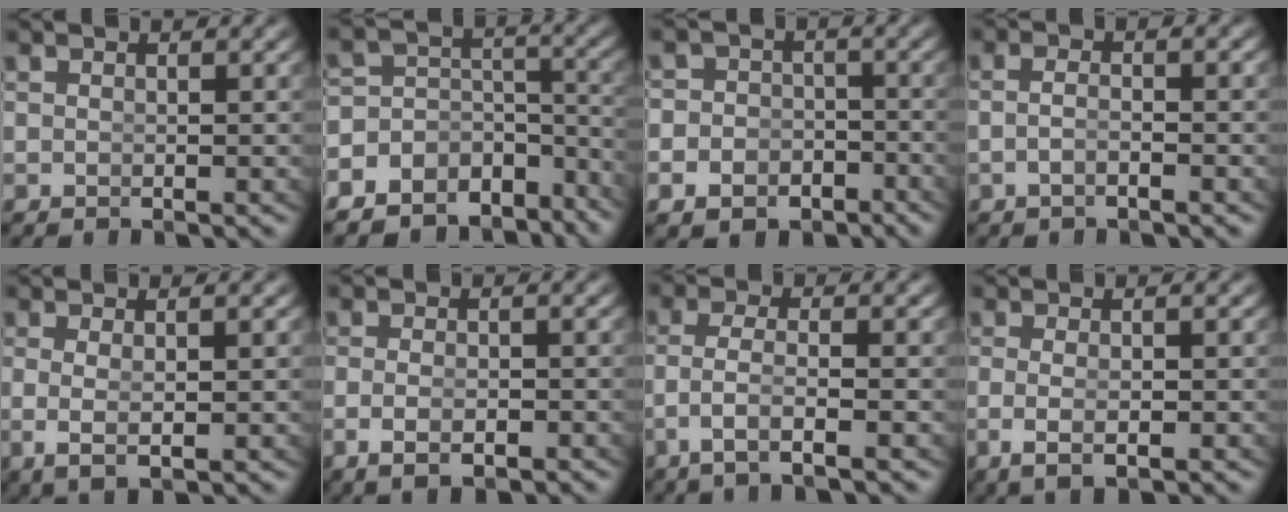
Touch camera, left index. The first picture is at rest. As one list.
[{"total": 12.5, "force": [-7.7, 8.7, 4.6], "torque": [-0.099, -0.040, -0.119]}, {"total": 7.1, "force": [-3.7, 5.9, 1.5], "torque": [-0.022, -0.024, -0.064]}, {"total": 1.7, "force": [-1.1, -0.3, 1.2], "torque": [-0.026, -0.008, -0.015]}, {"total": 3.0, "force": [-0.3, 0.7, 2.9], "torque": [-0.059, -0.016, 0.011]}, {"total": 2.6, "force": [-1.7, 0.6, 2.0], "torque": [-0.044, -0.012, -0.017]}, {"total": 3.6, "force": [-1.7, 0.9, 3.1], "torque": [-0.074, -0.020, -0.019]}, {"total": 2.9, "force": [-1.1, 0.5, 2.7], "torque": [-0.061, -0.015, -0.004]}]